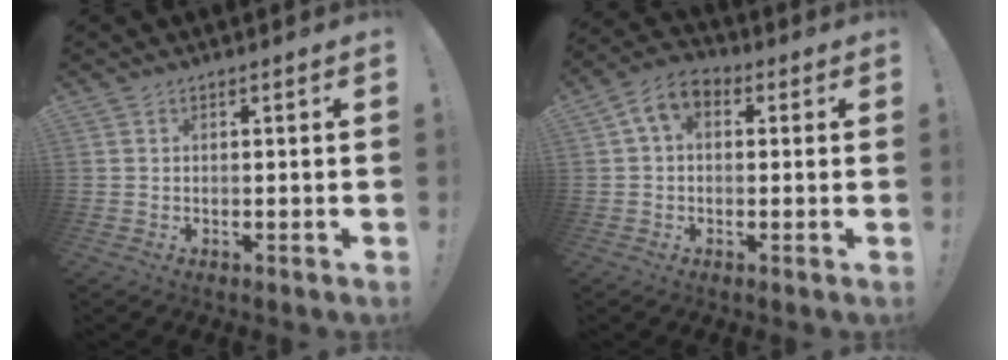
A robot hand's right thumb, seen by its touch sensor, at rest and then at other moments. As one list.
[{"total": 7.2, "force": [1.7, 4.6, 5.2], "torque": [-0.094, 0.007, 0.039]}]